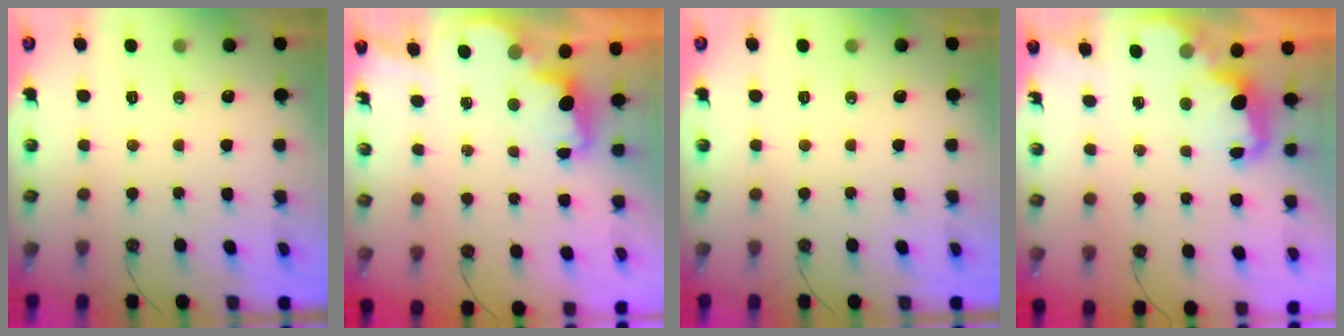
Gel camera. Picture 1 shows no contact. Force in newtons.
{"total": 3.6, "press": 3.5, "slide": 0.7}
{"total": 0.0}
{"total": 2.6, "press": 2.6, "slide": 0.7}